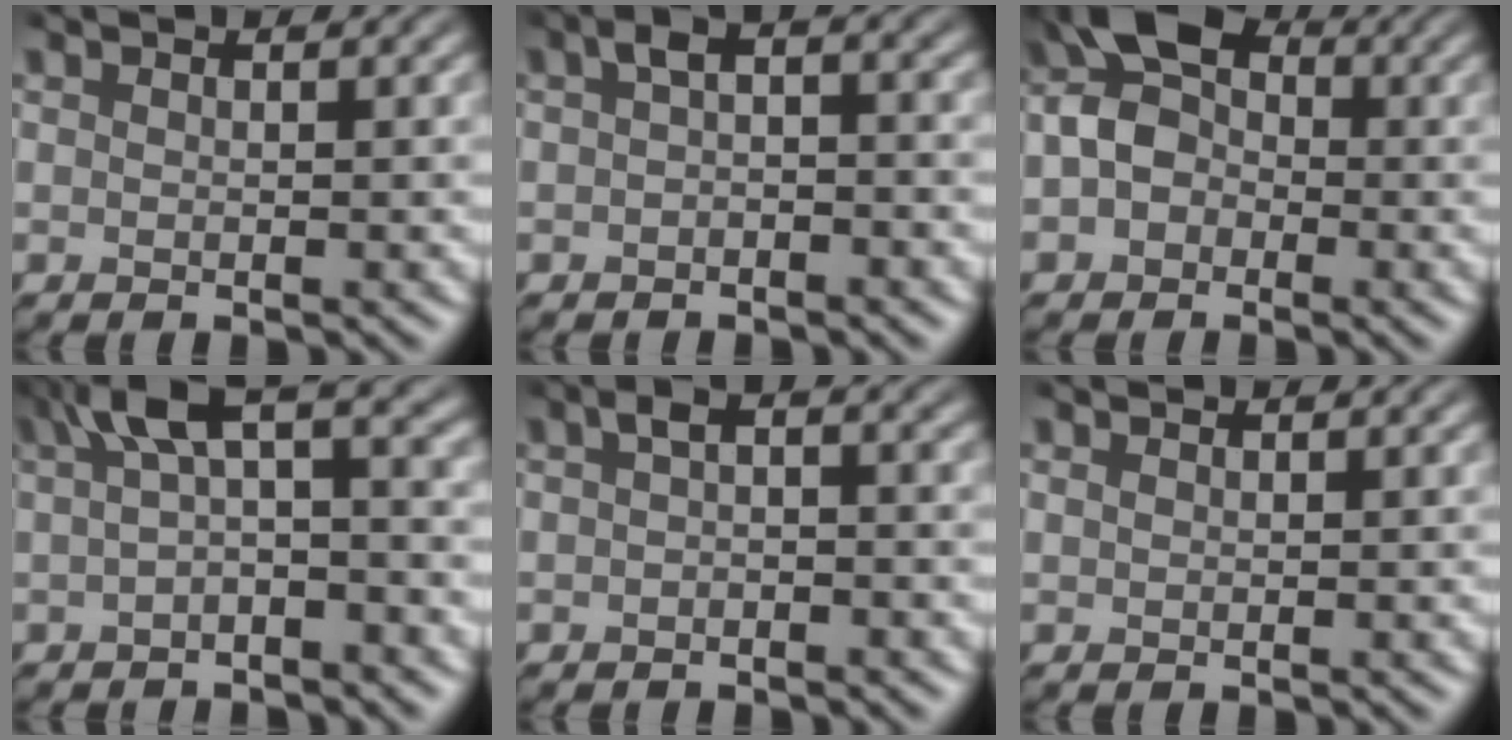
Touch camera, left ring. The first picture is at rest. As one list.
[{"total": 2.8, "force": [-0.4, 1.5, 2.3], "torque": [-0.046, 0.008, -0.006]}, {"total": 6.7, "force": [-0.7, 5.0, 4.4], "torque": [-0.069, 0.031, -0.028]}, {"total": 5.4, "force": [0.7, 2.1, 4.9], "torque": [-0.081, 0.015, 0.011]}, {"total": 2.3, "force": [-0.4, 1.3, 1.8], "torque": [-0.039, 0.006, -0.004]}, {"total": 0.0}]